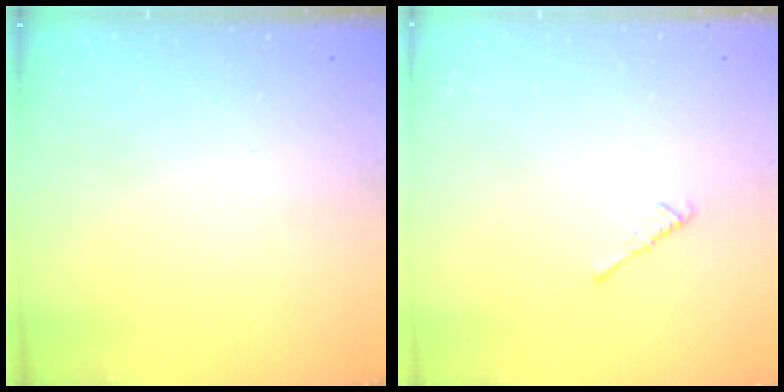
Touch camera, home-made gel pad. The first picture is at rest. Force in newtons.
{"total": 2.6, "press": 2.6, "slide": 0.6}